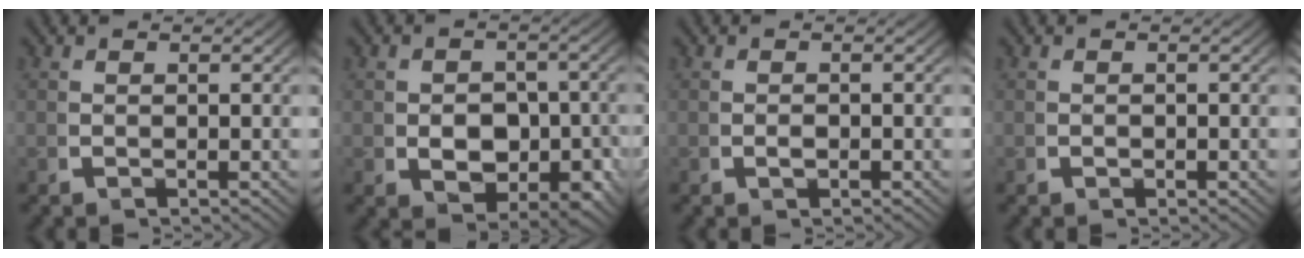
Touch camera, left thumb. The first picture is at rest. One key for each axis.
{"total": 6.6, "fx": -0.8, "fy": 4.9, "fz": 4.4, "tx": -0.072, "ty": -0.033, "tz": 0.003}
{"total": 1.1, "fx": -0.3, "fy": 0.8, "fz": 0.7, "tx": -0.015, "ty": -0.005, "tz": -0.005}
{"total": 0.6, "fx": -0.1, "fy": 0.5, "fz": 0.3, "tx": -0.005, "ty": -0.005, "tz": -0.002}